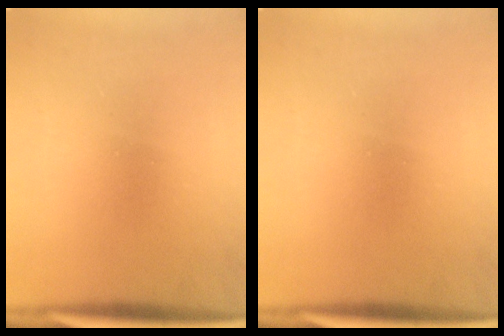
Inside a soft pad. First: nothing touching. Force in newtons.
{"total": 0.0}